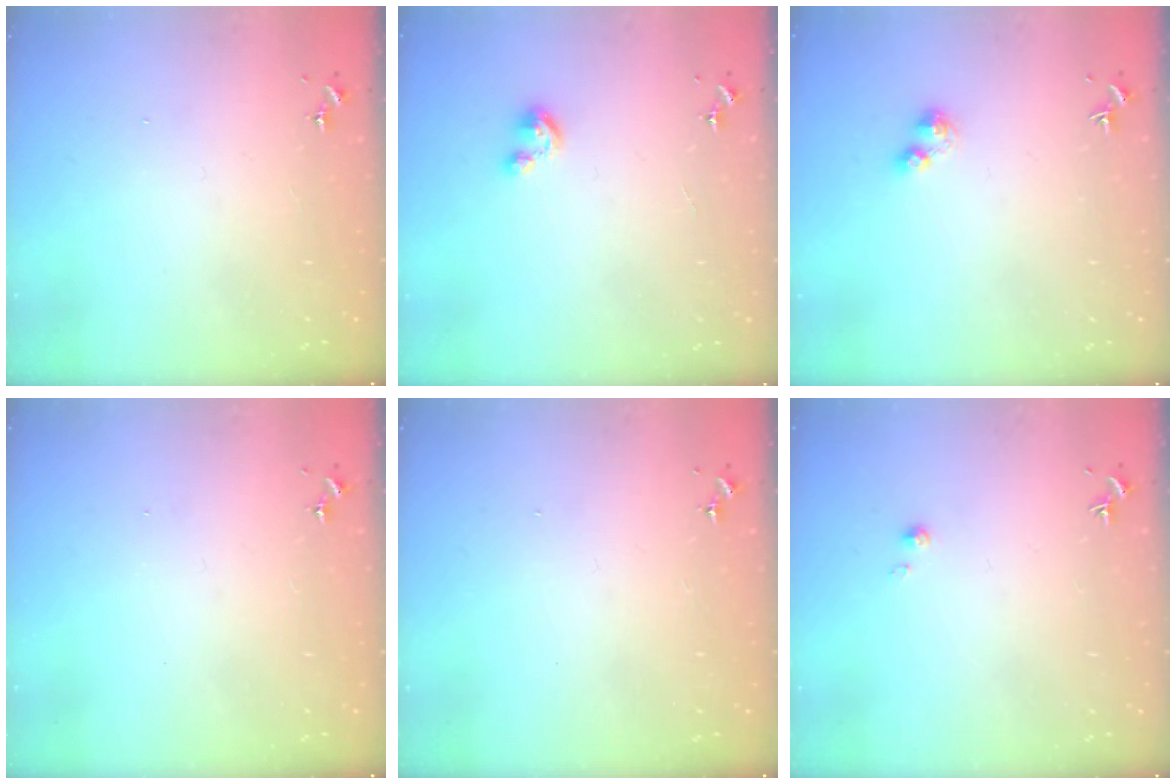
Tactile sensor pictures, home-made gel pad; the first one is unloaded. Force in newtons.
{"total": 5.0, "press": 4.9, "slide": 0.5}
{"total": 4.0, "press": 3.9, "slide": 0.6}
{"total": 0.0}
{"total": 0.0}
{"total": 2.0, "press": 1.9, "slide": 0.2}